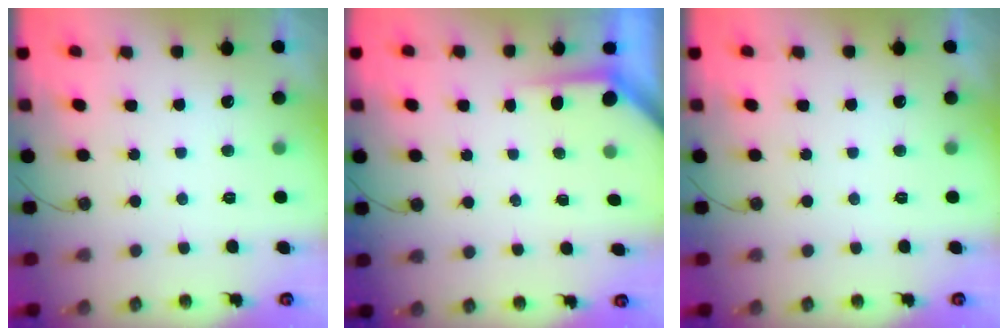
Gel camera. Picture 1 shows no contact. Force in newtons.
{"total": 3.7, "press": 3.7, "slide": 0.3}
{"total": 0.0}